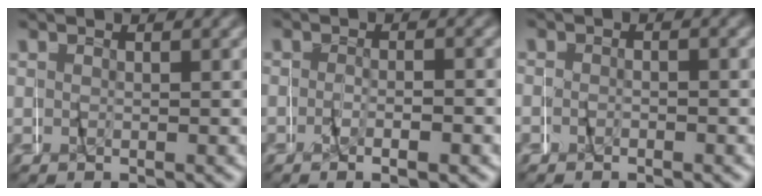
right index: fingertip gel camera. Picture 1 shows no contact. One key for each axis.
{"total": 1.4, "fx": -1.2, "fy": 0.3, "fz": 0.6, "tx": -0.018, "ty": 0.000, "tz": -0.026}
{"total": 0.8, "fx": -0.7, "fy": 0.2, "fz": -0.3, "tx": 0.002, "ty": 0.003, "tz": -0.018}